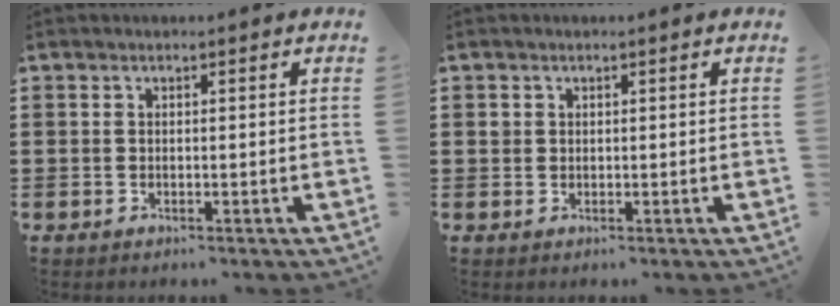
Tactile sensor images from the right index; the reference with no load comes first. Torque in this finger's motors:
{"motor_torque": [0.03, -0.02, 0.00, 0.01]}